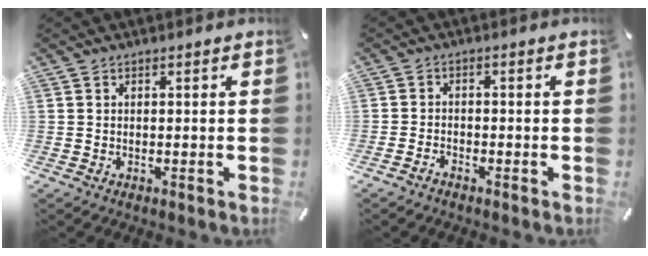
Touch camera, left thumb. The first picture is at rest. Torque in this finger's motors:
{"motor_torque": [-0.54, 0.04, -0.70, 0.52, -0.06]}